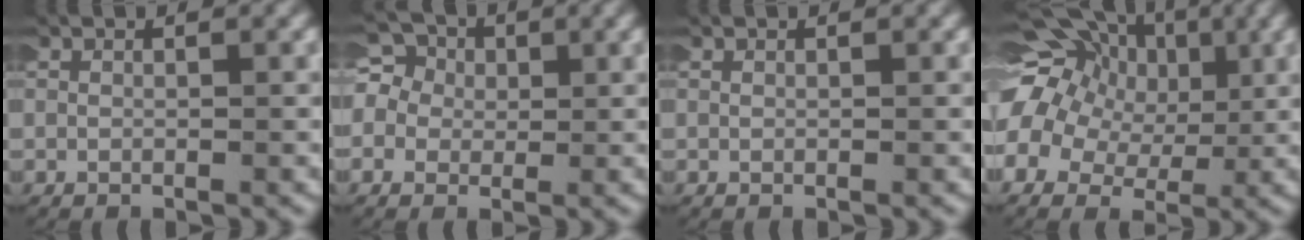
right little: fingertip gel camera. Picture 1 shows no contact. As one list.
[{"total": 7.3, "force": [1.2, 6.6, 3.0], "torque": [-0.091, -0.008, 0.008]}, {"total": 0.0}, {"total": 13.0, "force": [3.9, 10.1, 7.2], "torque": [-0.165, 0.011, 0.053]}]